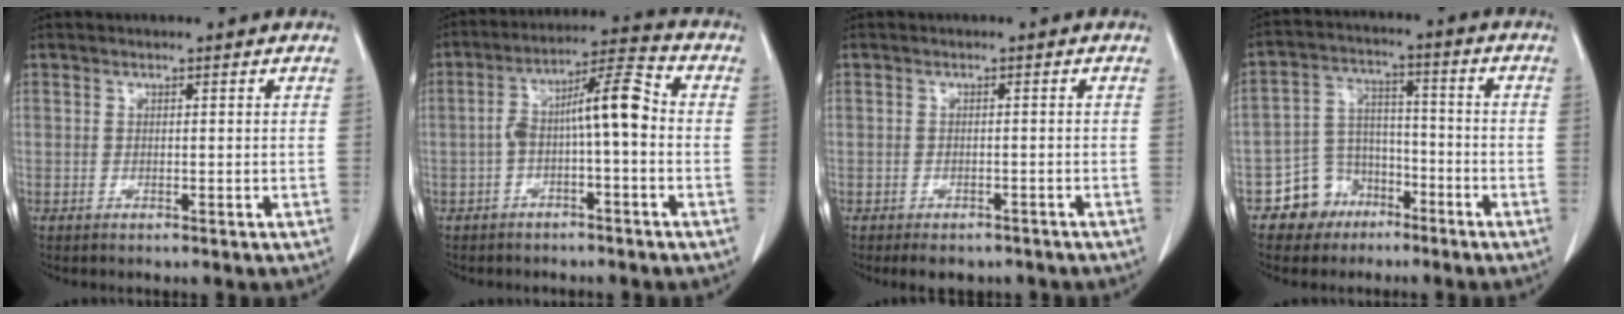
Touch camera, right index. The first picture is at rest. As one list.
[{"total": 8.8, "force": [-1.0, 1.5, 8.6], "torque": [-0.149, 0.036, -0.021]}, {"total": 4.6, "force": [-3.7, 2.4, 1.2], "torque": [-0.006, 0.004, -0.044]}, {"total": 8.1, "force": [-4.8, 6.4, 1.3], "torque": [-0.024, 0.021, -0.075]}]